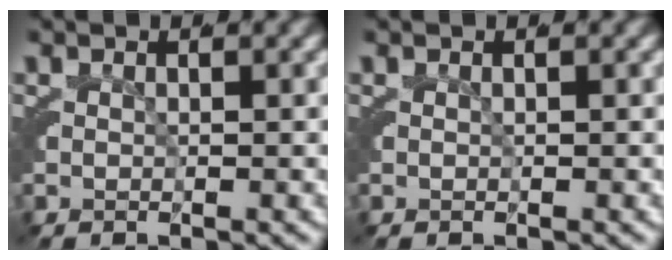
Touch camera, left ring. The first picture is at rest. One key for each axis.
{"total": 0.0}